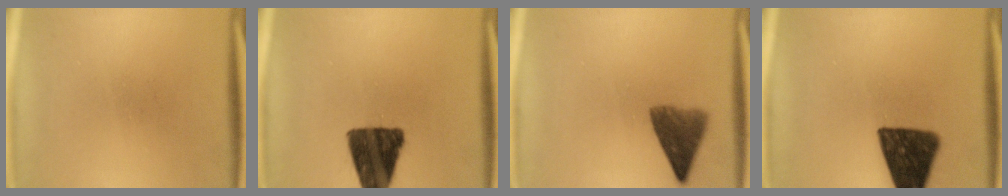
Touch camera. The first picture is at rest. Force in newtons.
{"total": 13.9}
{"total": 6.1}
{"total": 13.9}